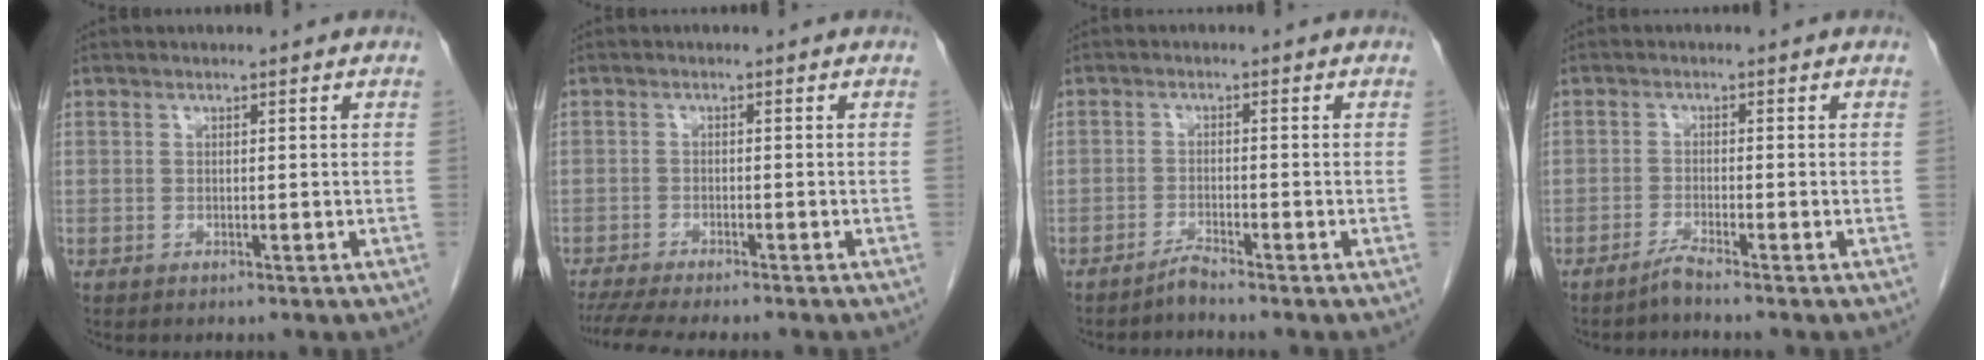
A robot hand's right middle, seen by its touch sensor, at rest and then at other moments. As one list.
[{"total": 9.6, "force": [-8.2, 1.0, 4.7], "torque": [-0.066, -0.012, -0.126]}, {"total": 1.8, "force": [-1.7, -0.5, 0.4], "torque": [-0.006, -0.003, -0.034]}, {"total": 1.9, "force": [-1.6, -0.6, 0.7], "torque": [-0.015, -0.001, -0.035]}]